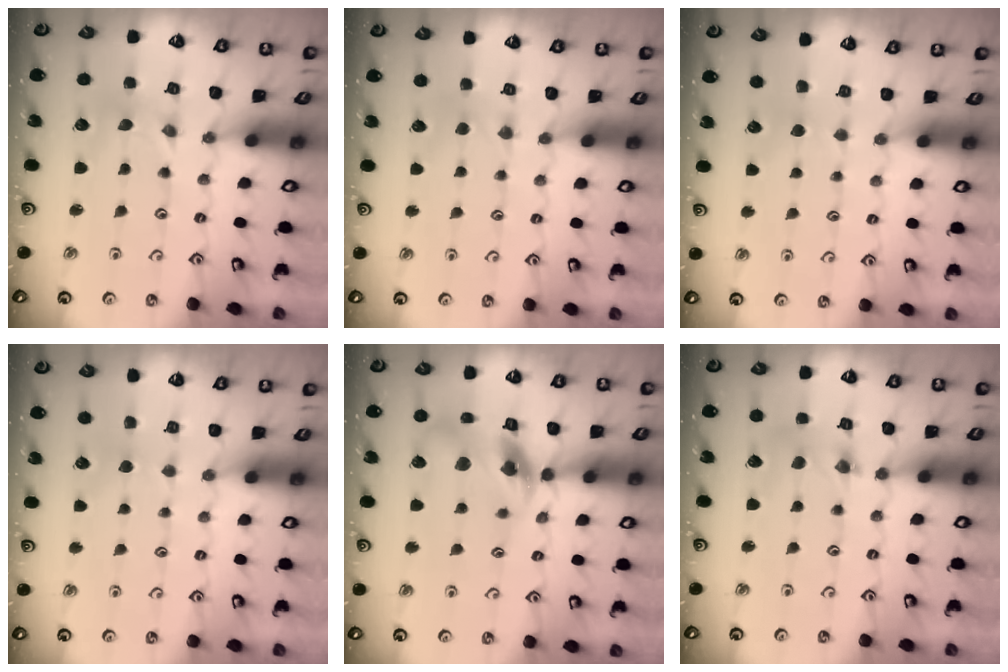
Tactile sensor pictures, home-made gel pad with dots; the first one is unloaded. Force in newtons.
{"total": 1.6, "press": 1.6, "slide": 0.4}
{"total": 2.2, "press": 2.2, "slide": 0.2}
{"total": 2.2, "press": 2.2, "slide": 0.2}
{"total": 12.0, "press": 11.9, "slide": 1.7}
{"total": 1.8, "press": 1.8, "slide": 0.3}